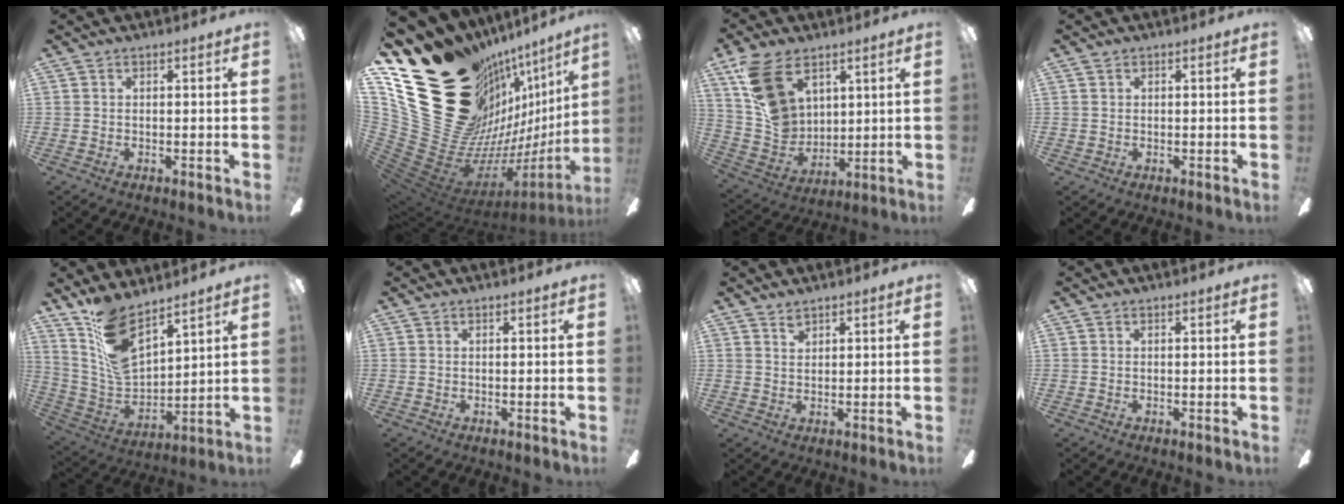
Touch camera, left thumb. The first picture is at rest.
{"total": 34.0, "force": [14.8, 22.1, 21.2], "torque": [-0.277, -0.185, 0.372]}
{"total": 15.3, "force": [8.6, 9.6, 8.1], "torque": [-0.176, -0.028, 0.169]}
{"total": 0.7, "force": [0.2, 0.7, 0.1], "torque": [-0.001, 0.006, 0.003]}
{"total": 13.4, "force": [9.8, 5.8, 7.1], "torque": [-0.143, -0.059, 0.189]}
{"total": 0.0}
{"total": 1.9, "force": [1.7, 0.8, 0.5], "torque": [-0.005, -0.005, 0.030]}
{"total": 0.0}